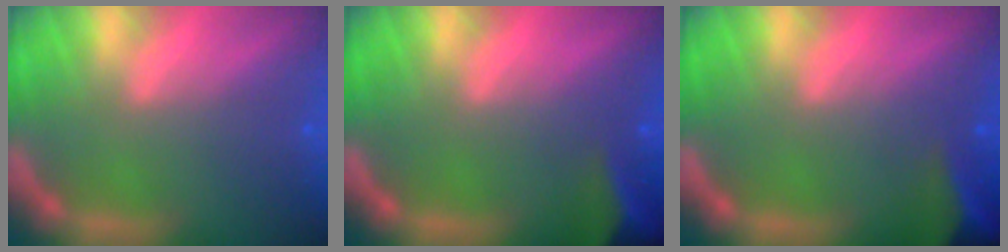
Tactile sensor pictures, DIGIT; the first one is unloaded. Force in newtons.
{"total": 7.5}
{"total": 8.9}